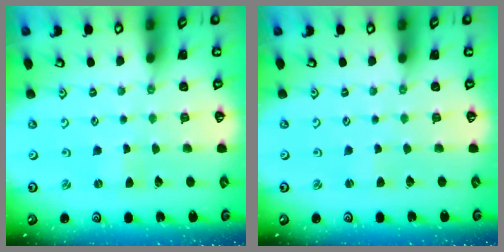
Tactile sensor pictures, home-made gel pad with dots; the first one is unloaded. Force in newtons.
{"total": 1.1, "press": 1.1, "slide": 0.2}